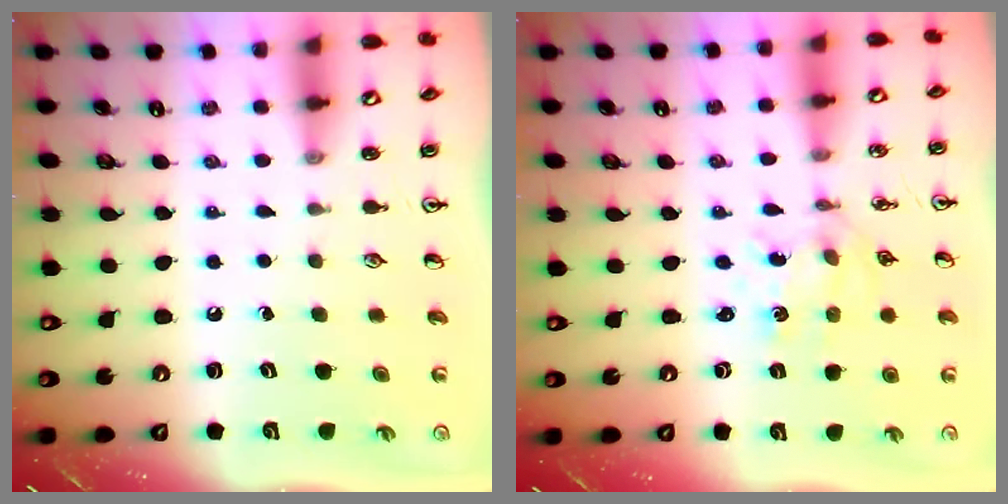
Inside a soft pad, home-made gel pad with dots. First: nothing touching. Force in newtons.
{"total": 1.5, "press": 1.4, "slide": 0.5}